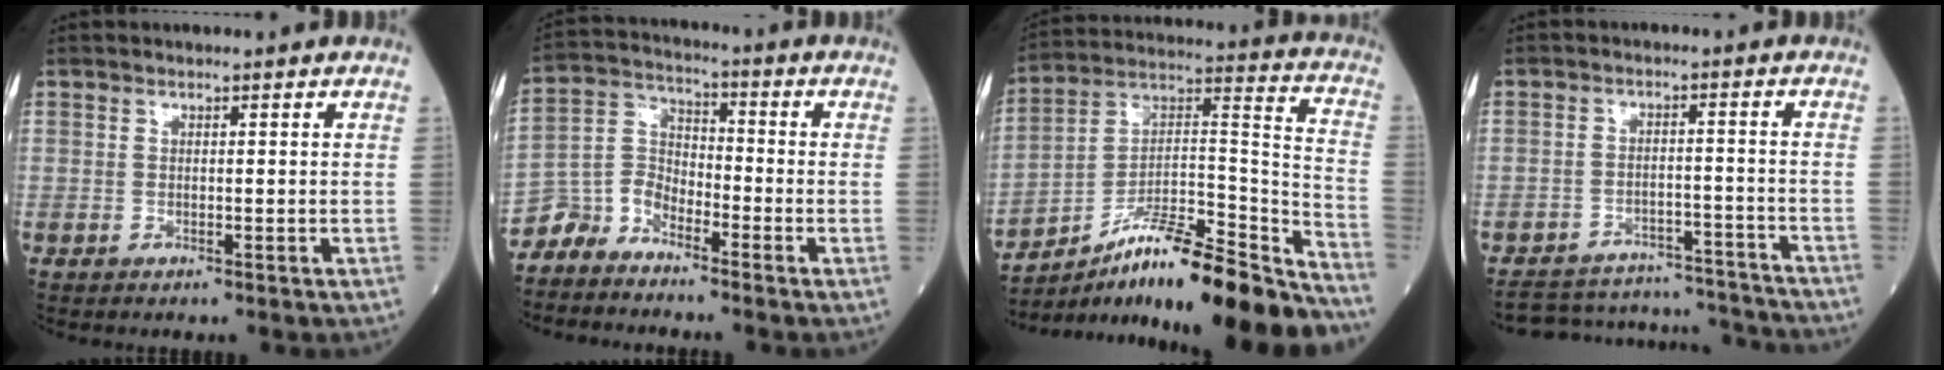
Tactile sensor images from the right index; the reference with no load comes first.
{"total": 5.7, "force": [-5.1, 2.6, 0.4], "torque": [-0.005, 0.021, -0.107]}
{"total": 22.9, "force": [-18.7, 1.6, 13.1], "torque": [-0.173, 0.032, -0.303]}
{"total": 14.6, "force": [-14.3, 2.5, 1.8], "torque": [-0.026, 0.022, -0.188]}